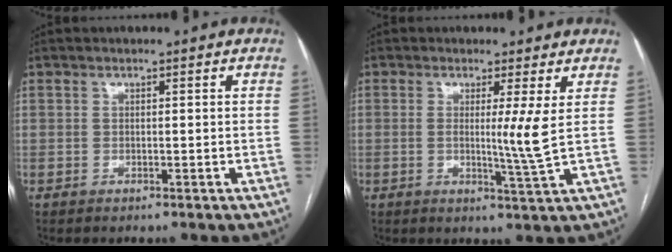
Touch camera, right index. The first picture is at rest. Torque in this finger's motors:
{"motor_torque": [-0.11, 0.11, 0.22, 0.01]}